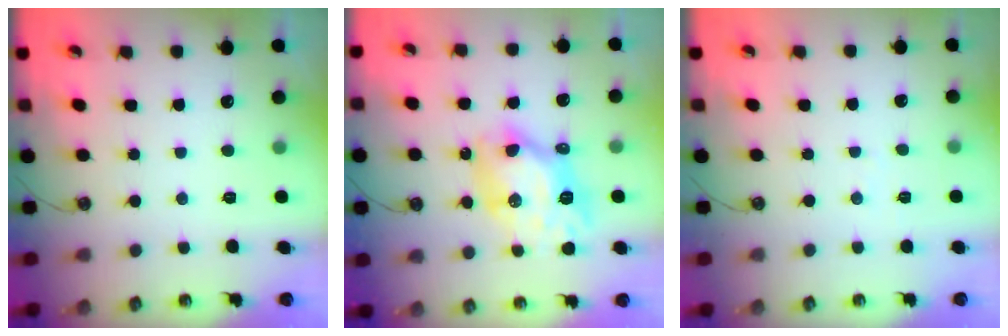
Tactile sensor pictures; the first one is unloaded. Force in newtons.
{"total": 10.7, "press": 10.7, "slide": 0.5}
{"total": 2.8, "press": 2.8, "slide": 0.4}